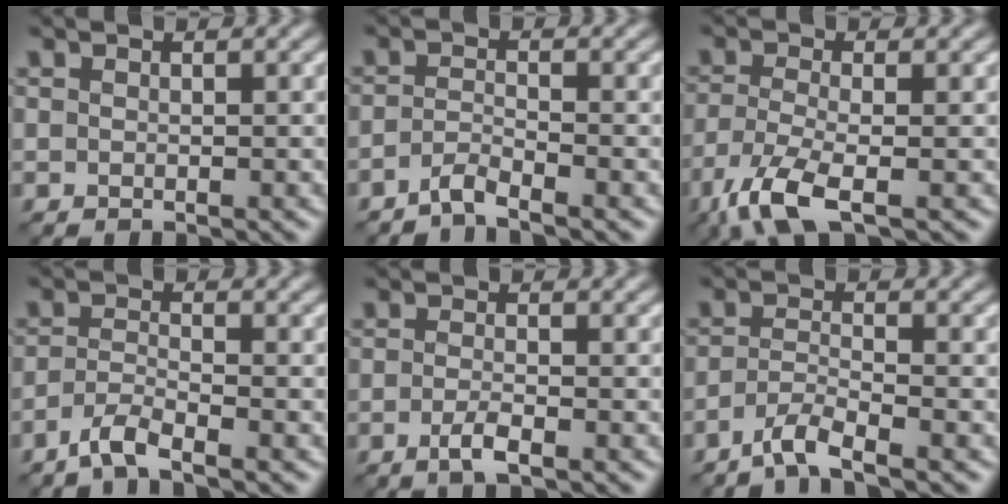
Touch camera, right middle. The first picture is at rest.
{"total": 1.6, "force": [-1.4, 0.2, 0.8], "torque": [-0.015, 0.005, -0.037]}
{"total": 5.2, "force": [-3.1, 1.5, 3.9], "torque": [-0.092, -0.011, -0.071]}
{"total": 2.5, "force": [-2.0, 0.3, 1.5], "torque": [-0.032, 0.003, -0.050]}
{"total": 1.7, "force": [-0.8, 0.5, 1.5], "torque": [-0.026, 0.005, -0.019]}
{"total": 2.9, "force": [-2.2, 0.3, 1.8], "torque": [-0.034, 0.004, -0.055]}